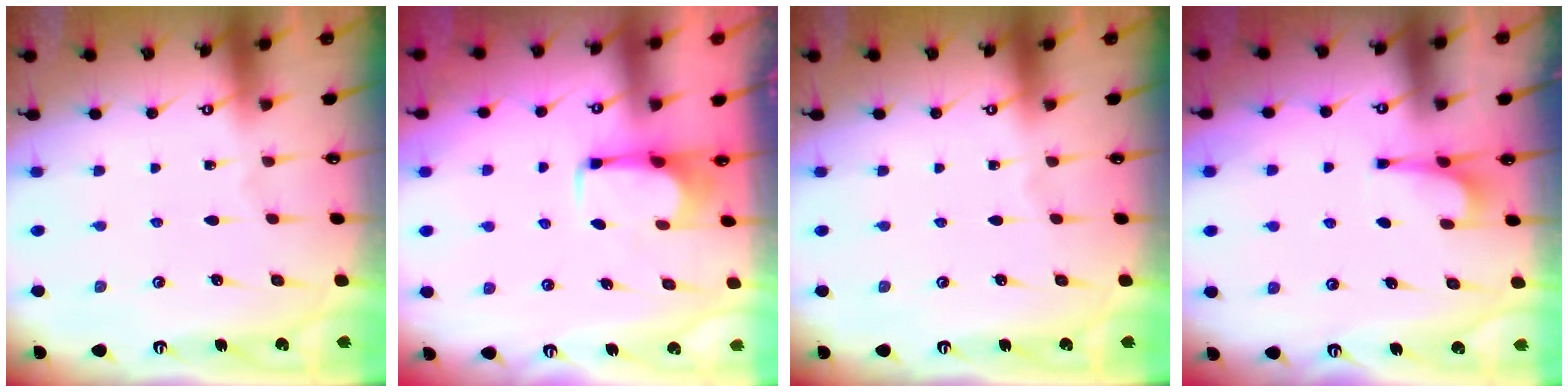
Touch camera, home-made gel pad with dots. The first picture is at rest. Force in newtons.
{"total": 2.8, "press": 2.8, "slide": 0.5}
{"total": 0.0}
{"total": 3.8, "press": 3.8, "slide": 0.3}